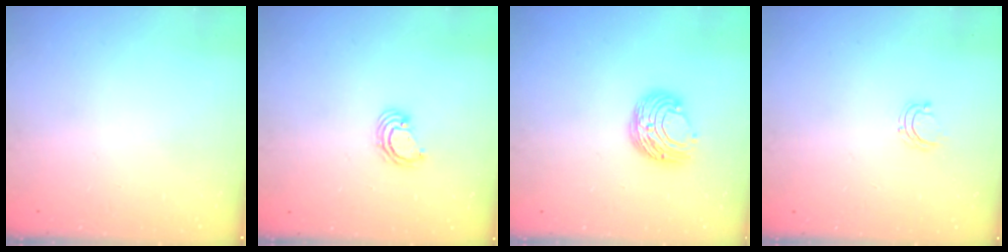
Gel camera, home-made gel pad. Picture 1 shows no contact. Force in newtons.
{"total": 3.8, "press": 3.8, "slide": 0.2}
{"total": 9.5, "press": 9.5, "slide": 0.6}
{"total": 4.3, "press": 4.3, "slide": 0.3}